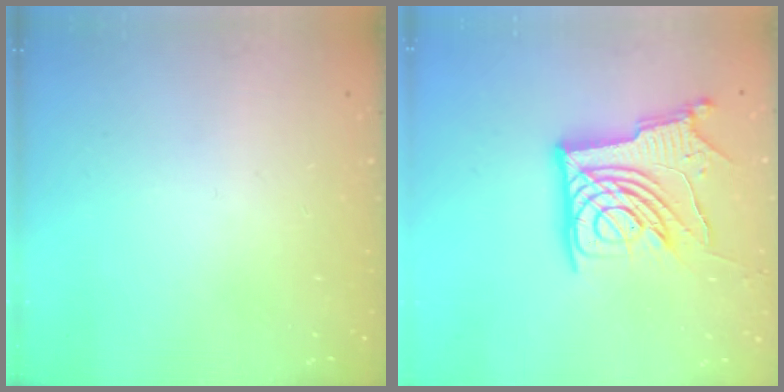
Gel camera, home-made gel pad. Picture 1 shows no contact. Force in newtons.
{"total": 16.7, "press": 16.6, "slide": 2.2}